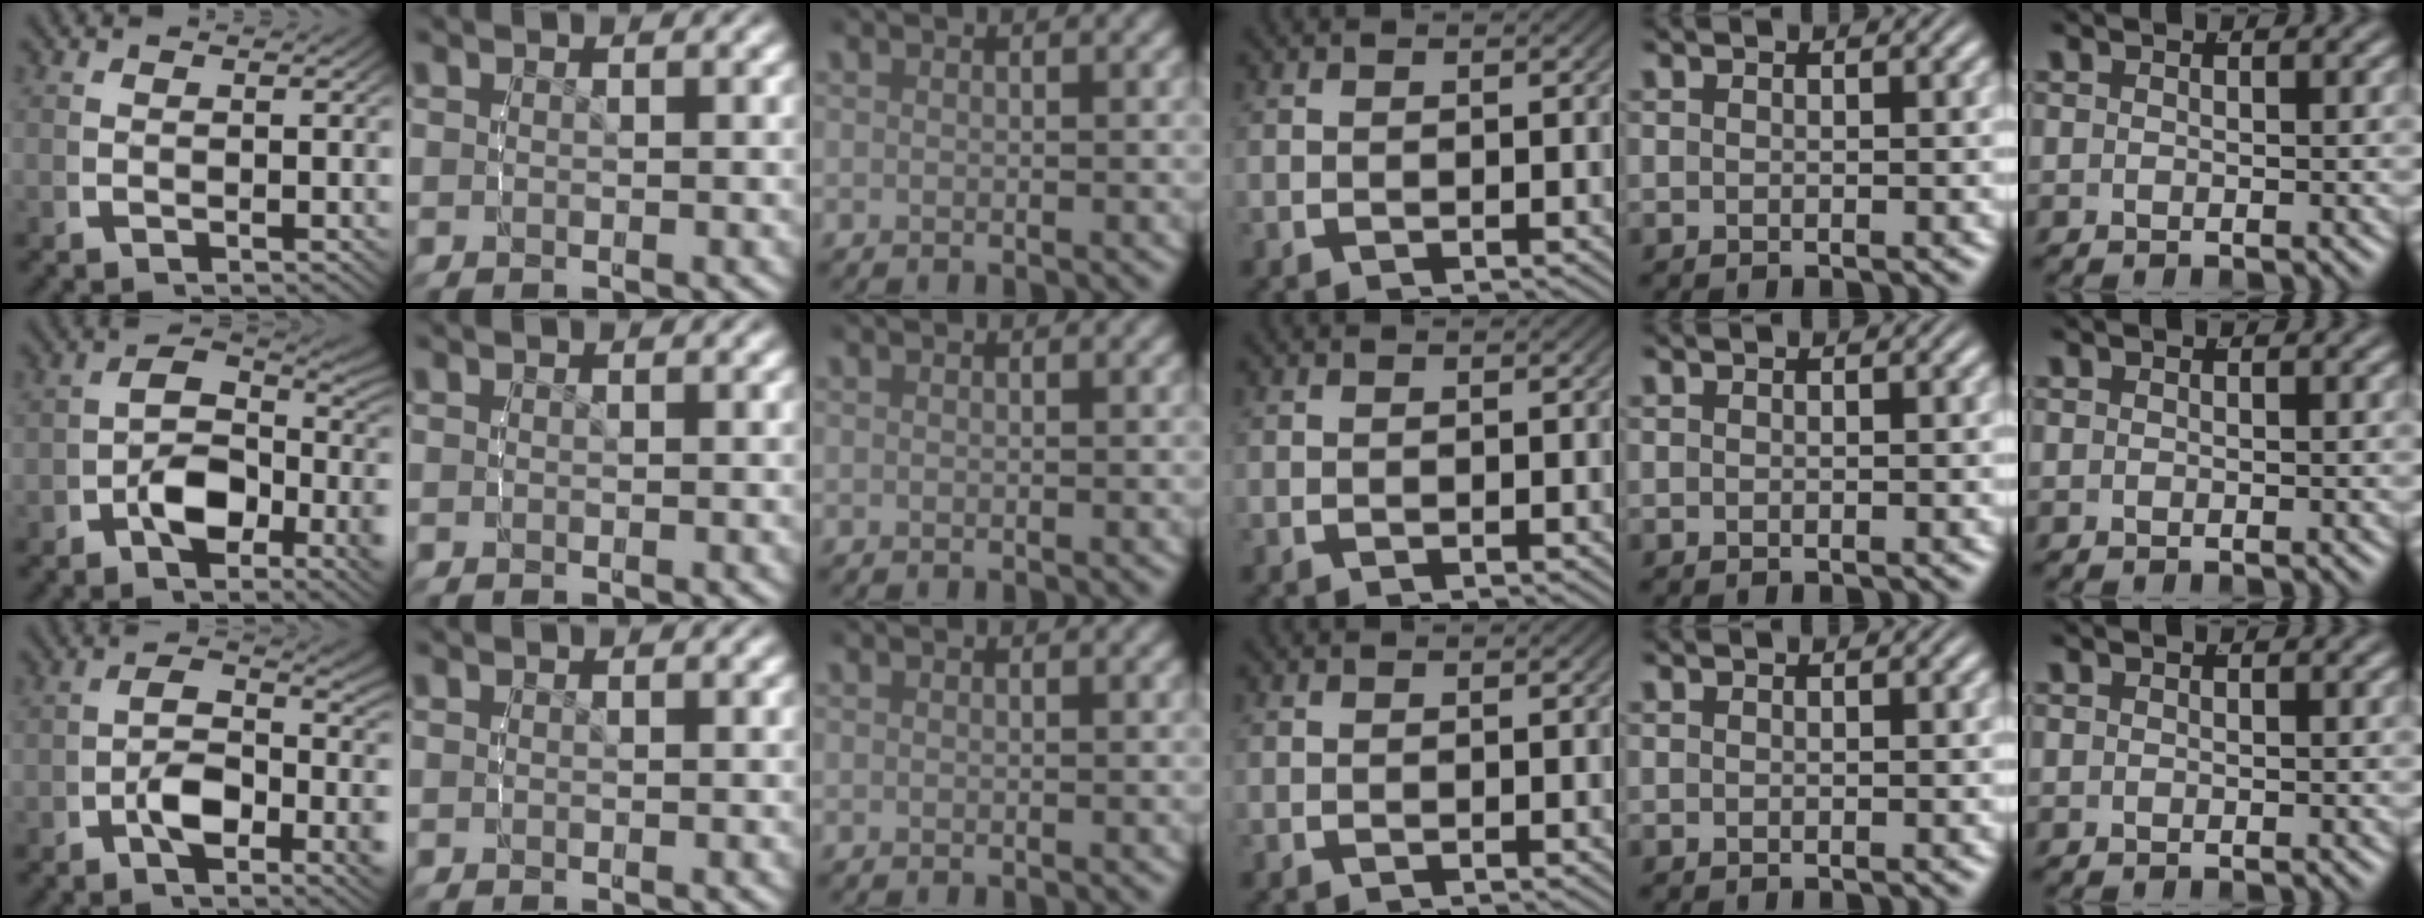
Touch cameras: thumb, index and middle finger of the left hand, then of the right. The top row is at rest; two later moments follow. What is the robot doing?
{"motion": "lift_and_place", "object": "stress ball aka squeeze ball"}